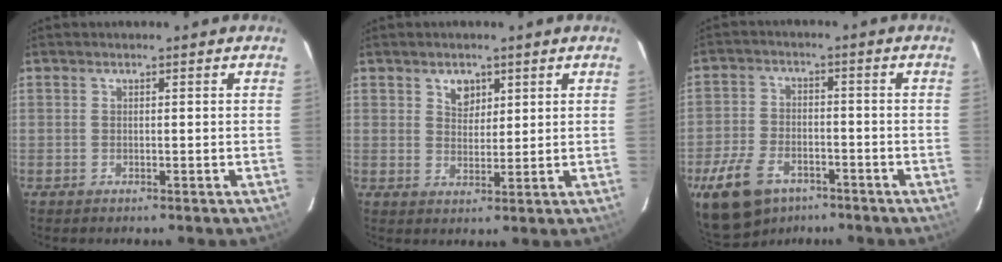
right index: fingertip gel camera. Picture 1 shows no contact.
{"total": 3.7, "force": [2.0, 2.7, 1.6], "torque": [-0.016, 0.002, 0.035]}
{"total": 12.1, "force": [-7.8, 7.0, 5.9], "torque": [-0.151, -0.001, -0.134]}